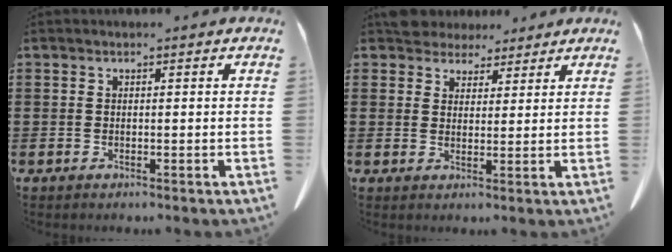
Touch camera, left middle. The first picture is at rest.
{"total": 4.4, "force": [4.0, 1.7, 0.2], "torque": [-0.021, -0.005, 0.080]}